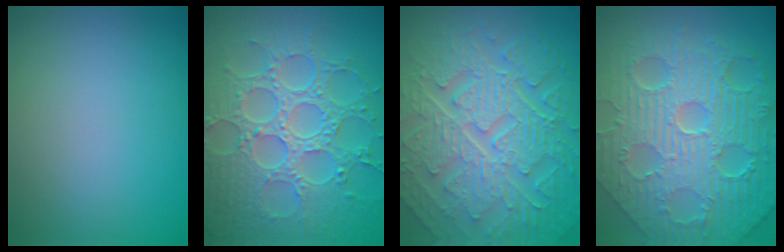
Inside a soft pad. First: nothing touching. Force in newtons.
{"total": 8.9, "press": 6.5, "slide": 6.1}
{"total": 10.3, "press": 6.9, "slide": 7.7}
{"total": 12.0, "press": 8.0, "slide": 8.9}